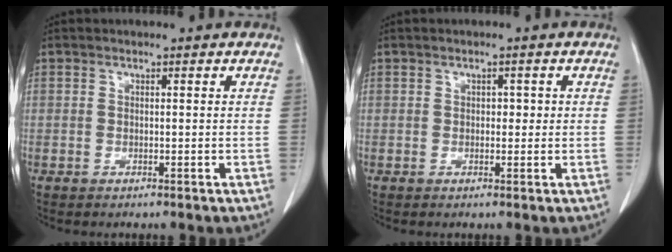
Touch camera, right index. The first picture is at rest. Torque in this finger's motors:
{"motor_torque": [0.17, -0.12, 0.06, 0.02]}